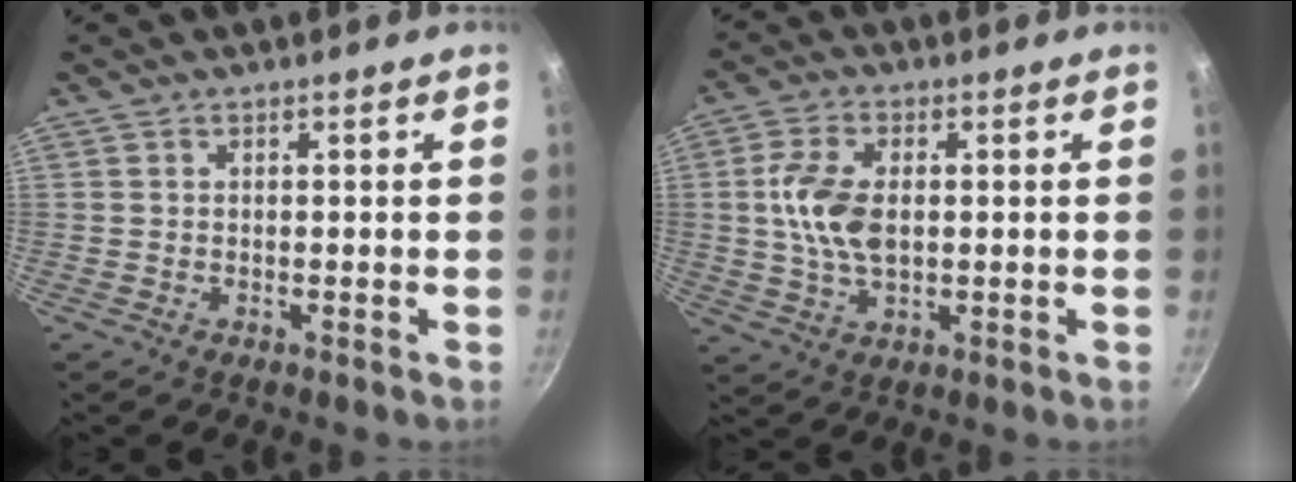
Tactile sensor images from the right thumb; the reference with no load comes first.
{"total": 9.5, "force": [0.6, 5.5, 7.7], "torque": [-0.147, 0.005, 0.010]}